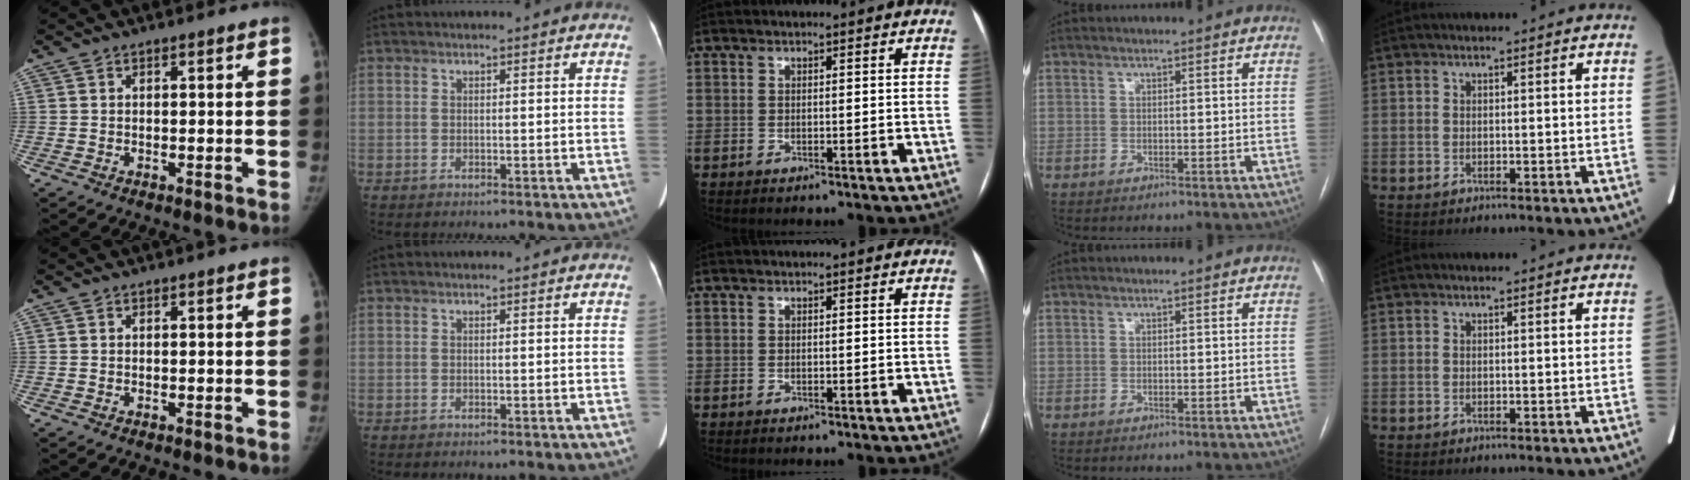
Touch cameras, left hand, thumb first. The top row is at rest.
{}